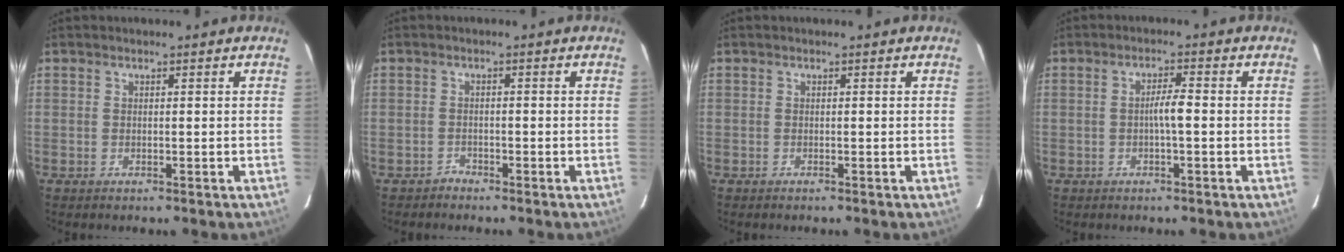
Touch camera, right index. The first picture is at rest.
{"total": 1.1, "force": [-0.9, 0.4, -0.3], "torque": [0.009, 0.001, -0.021]}
{"total": 0.0}
{"total": 3.5, "force": [-0.5, 0.3, 3.5], "torque": [-0.060, 0.006, -0.008]}